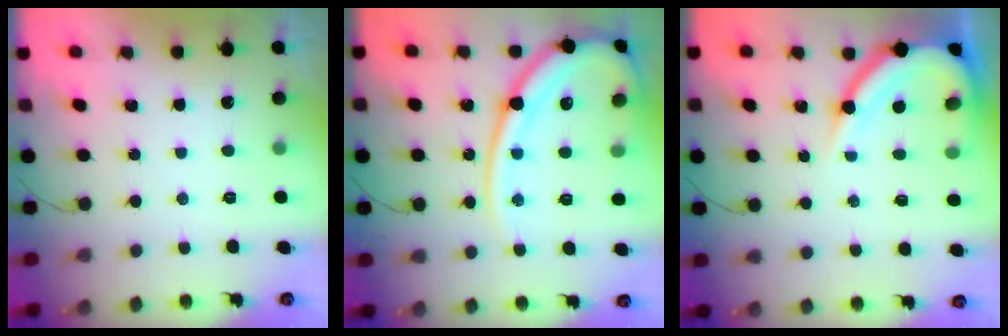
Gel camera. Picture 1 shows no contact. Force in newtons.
{"total": 18.6, "press": 18.6, "slide": 1.4}
{"total": 12.3, "press": 12.2, "slide": 1.3}